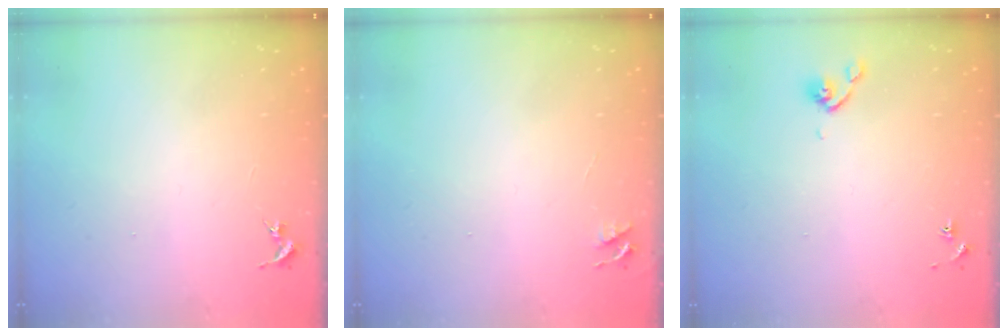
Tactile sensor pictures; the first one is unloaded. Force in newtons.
{"total": 3.5, "press": 3.5, "slide": 0.4}
{"total": 4.6, "press": 4.5, "slide": 0.9}